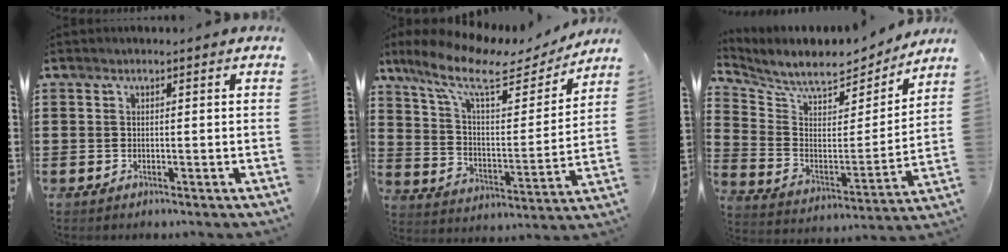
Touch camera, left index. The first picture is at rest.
{"total": 11.4, "force": [8.2, 3.3, 7.2], "torque": [-0.162, -0.035, 0.139]}
{"total": 8.1, "force": [7.4, 1.6, 2.8], "torque": [-0.083, -0.055, 0.124]}